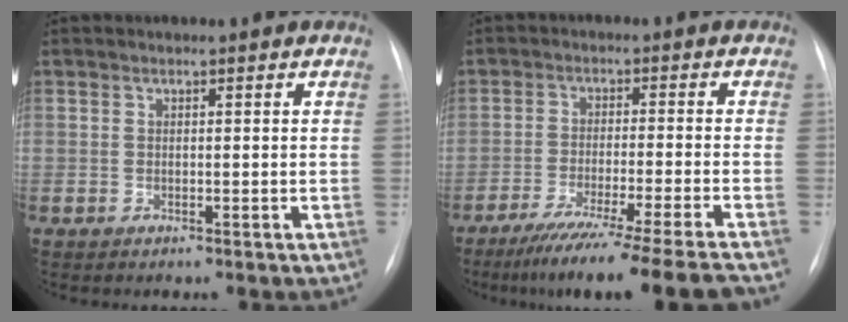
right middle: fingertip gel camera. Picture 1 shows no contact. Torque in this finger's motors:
{"motor_torque": [1.08, -1.05, 0.20, 0.10]}